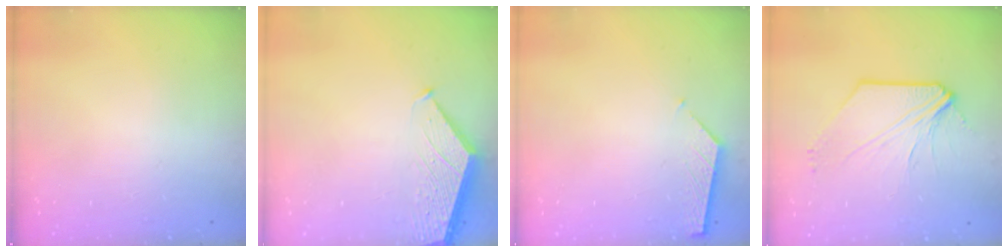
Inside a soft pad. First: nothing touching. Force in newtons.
{"total": 1.8, "press": 1.8, "slide": 0.2}
{"total": 5.3, "press": 5.2, "slide": 0.8}
{"total": 6.7, "press": 6.6, "slide": 1.2}